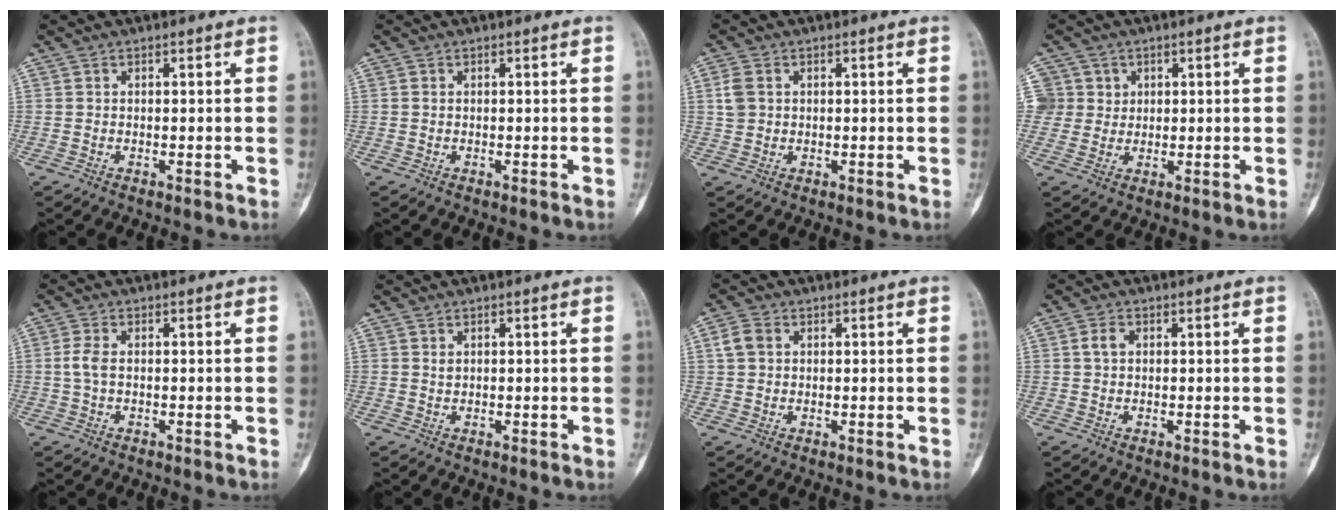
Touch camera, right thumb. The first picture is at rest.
{"total": 0.0}
{"total": 3.2, "force": [0.8, 2.5, 1.9], "torque": [-0.039, 0.004, 0.016]}
{"total": 4.8, "force": [1.6, 4.5, -0.2], "torque": [0.039, -0.002, 0.027]}
{"total": 2.8, "force": [0.0, 1.5, 2.3], "torque": [-0.059, 0.005, -0.005]}
{"total": 0.7, "force": [0.3, 0.5, 0.4], "torque": [-0.005, 0.001, 0.006]}
{"total": 3.2, "force": [0.8, 2.5, 1.9], "torque": [-0.039, 0.007, 0.015]}
{"total": 2.1, "force": [0.4, 1.4, 1.5], "torque": [-0.031, 0.008, 0.008]}